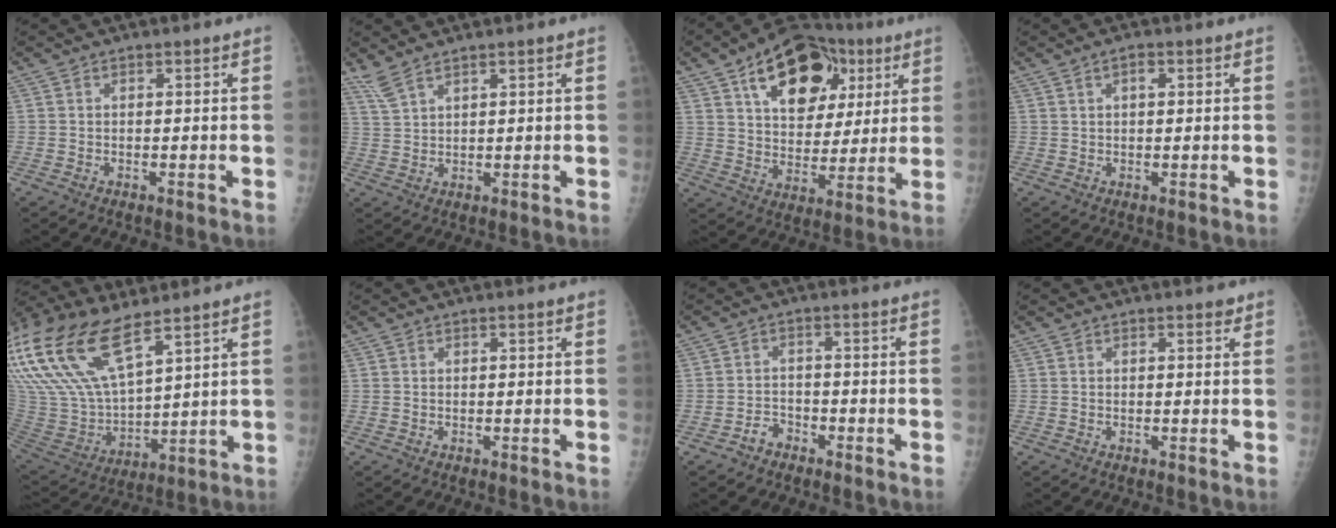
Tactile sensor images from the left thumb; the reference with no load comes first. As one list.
[{"total": 3.3, "force": [2.7, 0.5, 1.8], "torque": [-0.043, -0.005, 0.067]}, {"total": 20.5, "force": [9.0, 12.6, 13.4], "torque": [-0.160, -0.008, 0.141]}, {"total": 1.7, "force": [0.6, 0.9, 1.3], "torque": [-0.015, 0.002, 0.011]}, {"total": 25.9, "force": [15.2, 11.1, 17.7], "torque": [-0.399, -0.020, 0.296]}, {"total": 0.0}, {"total": 3.0, "force": [-2.2, 1.9, 0.6], "torque": [0.000, 0.019, -0.039]}, {"total": 0.7, "force": [0.5, 0.4, 0.3], "torque": [0.001, -0.003, 0.002]}]